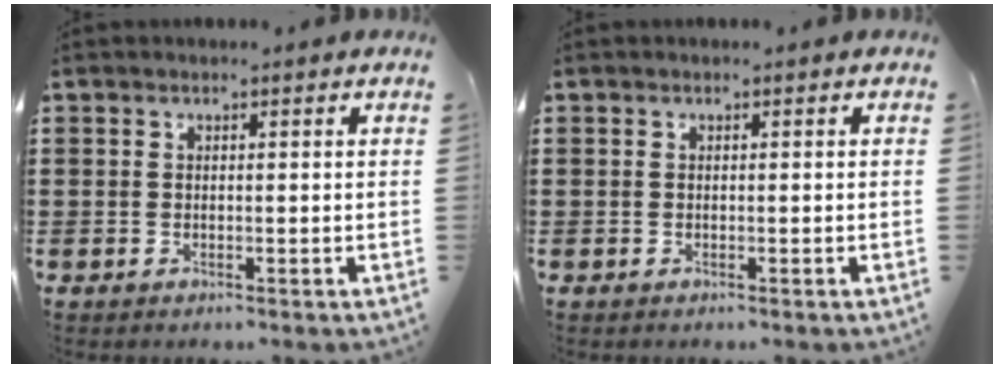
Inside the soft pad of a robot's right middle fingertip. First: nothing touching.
{"total": 0.0}